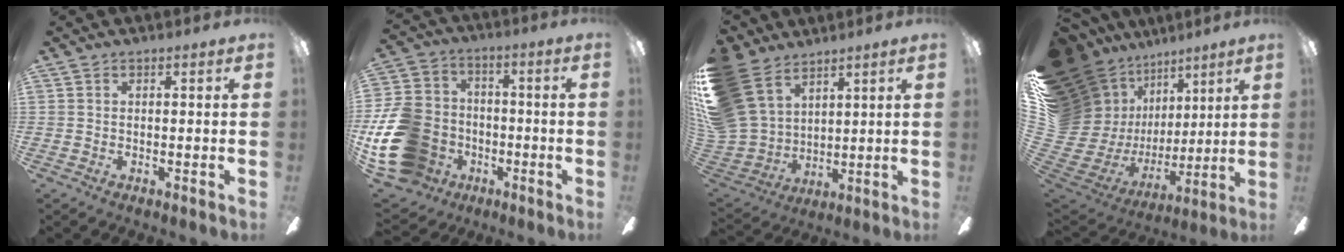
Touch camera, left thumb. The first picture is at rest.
{"total": 20.3, "force": [-6.6, 15.9, 10.8], "torque": [-0.231, 0.044, -0.096]}
{"total": 19.9, "force": [10.4, 13.7, 10.1], "torque": [-0.234, -0.052, 0.196]}
{"total": 20.5, "force": [8.8, 16.4, 8.6], "torque": [-0.167, -0.108, 0.226]}